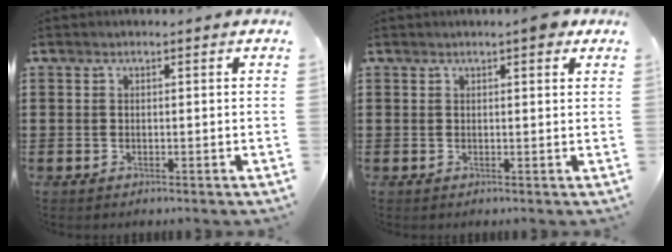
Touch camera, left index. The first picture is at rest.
{"total": 2.2, "force": [1.5, 0.4, 1.5], "torque": [-0.024, 0.002, 0.025]}